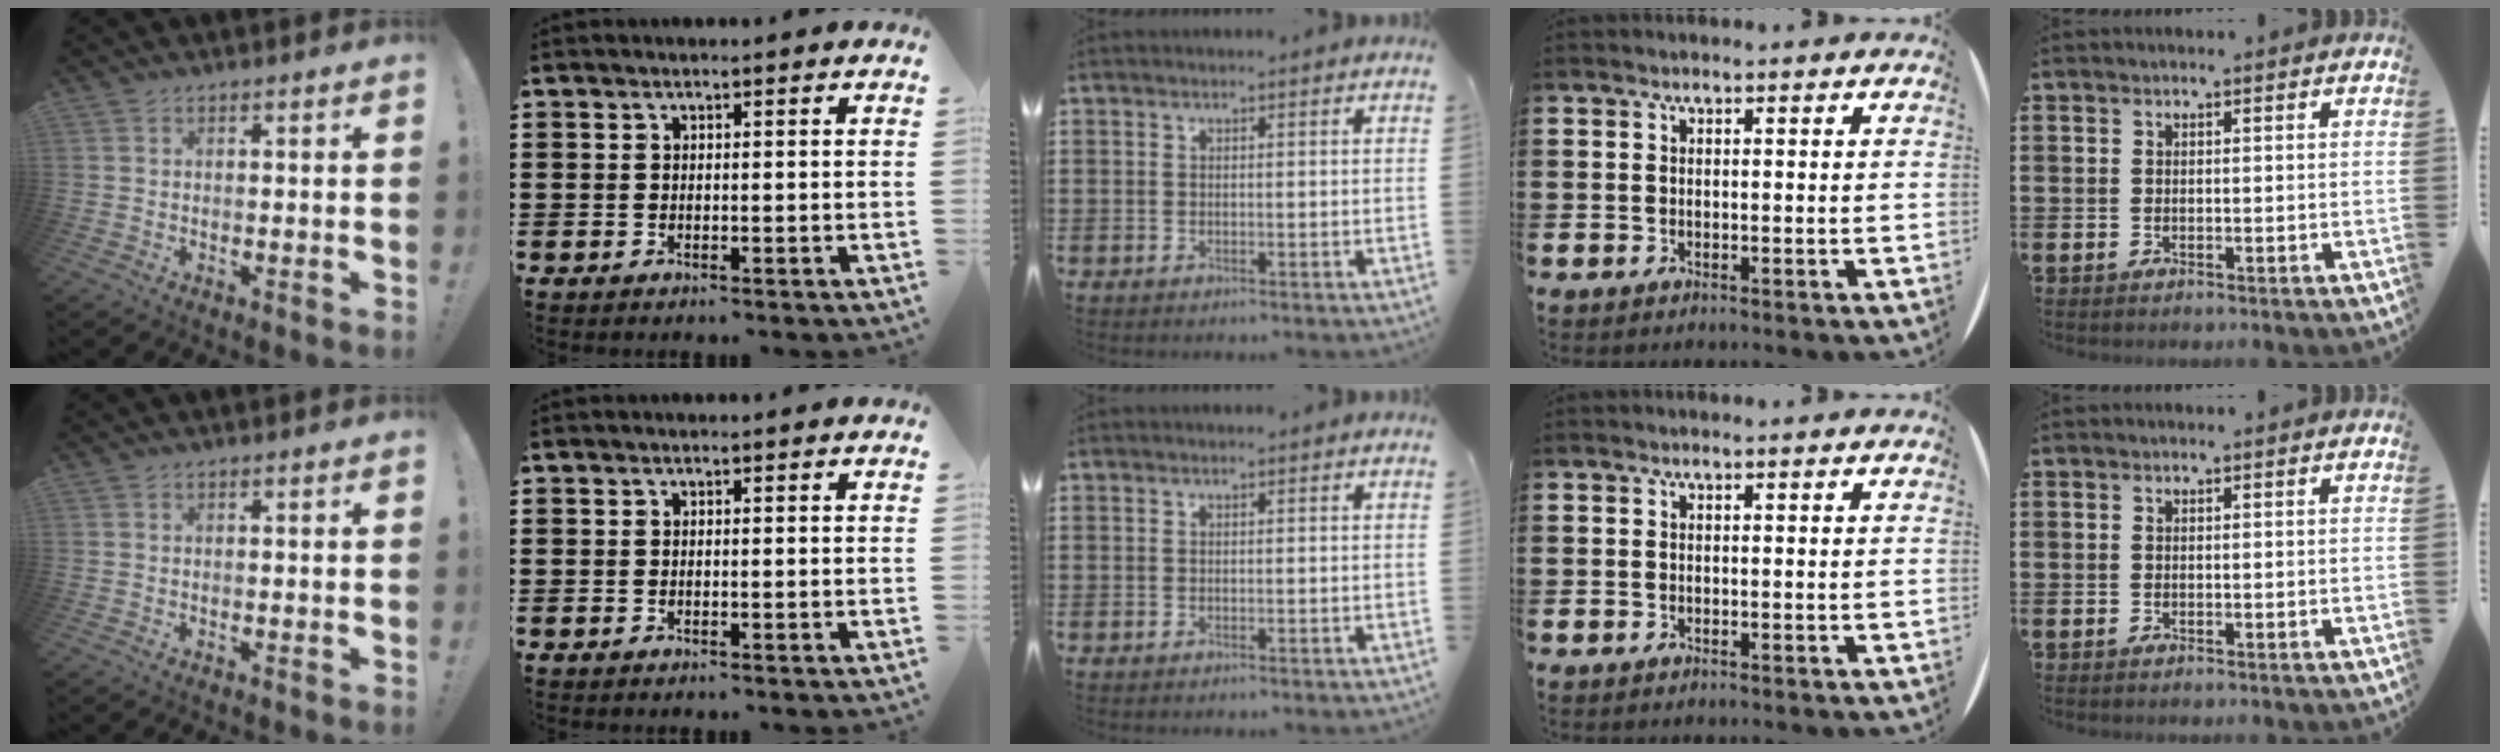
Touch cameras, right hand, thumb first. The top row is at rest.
{}